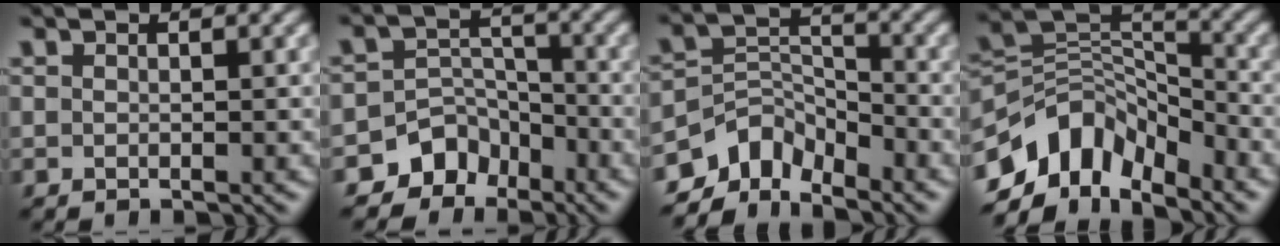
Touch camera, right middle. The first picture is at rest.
{"total": 4.7, "force": [-3.3, 3.2, 0.8], "torque": [-0.002, 0.005, -0.058]}
{"total": 5.0, "force": [-4.1, 2.6, 1.4], "torque": [-0.019, 0.001, -0.084]}
{"total": 8.1, "force": [-5.4, 4.9, 3.7], "torque": [-0.052, 0.001, -0.109]}